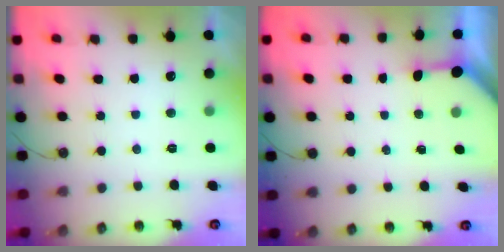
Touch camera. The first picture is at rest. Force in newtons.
{"total": 3.3, "press": 3.3, "slide": 0.3}